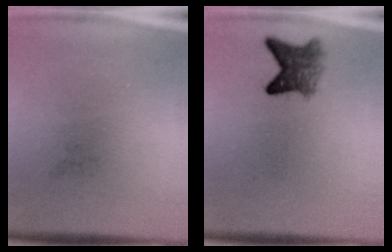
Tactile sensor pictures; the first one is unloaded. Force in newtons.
{"total": 4.0}